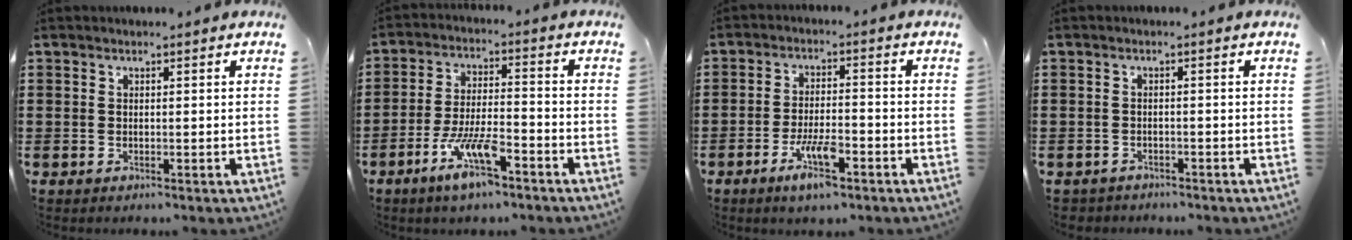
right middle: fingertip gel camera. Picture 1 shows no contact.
{"total": 8.7, "force": [-5.2, 2.4, 6.6], "torque": [-0.138, -0.002, -0.096]}
{"total": 6.8, "force": [-3.7, 2.1, 5.3], "torque": [-0.105, 0.000, -0.066]}
{"total": 1.4, "force": [-1.4, 0.3, -0.2], "torque": [-0.003, 0.000, -0.031]}